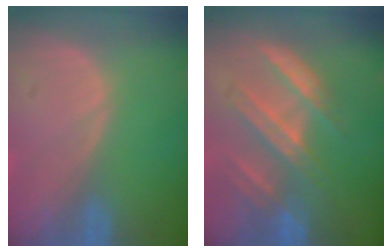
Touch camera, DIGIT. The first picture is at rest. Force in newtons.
{"total": 7.1, "press": 7.1, "slide": 0.3}